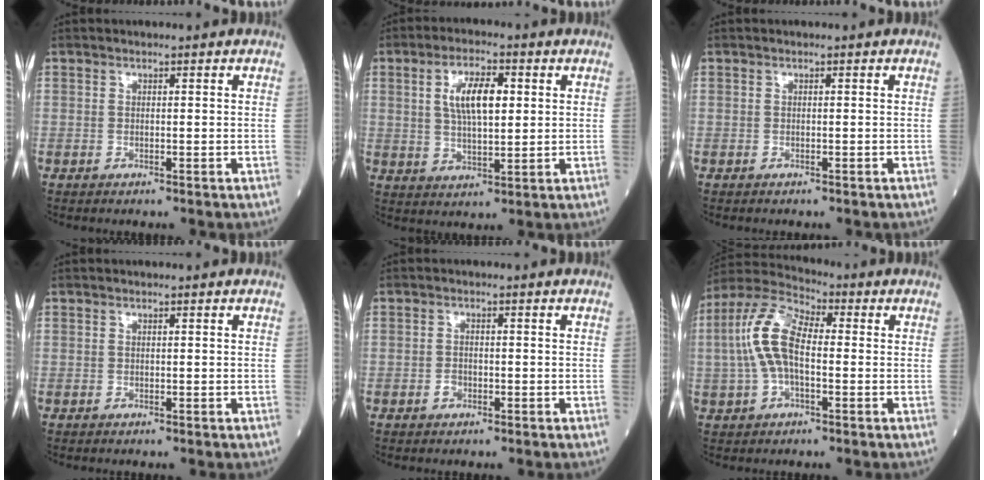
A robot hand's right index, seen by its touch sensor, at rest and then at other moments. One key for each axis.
{"total": 7.9, "fx": 1.9, "fy": 2.6, "fz": 7.1, "tx": -0.135, "ty": 0.009, "tz": 0.037}
{"total": 0.0}
{"total": 0.0}
{"total": 1.4, "fx": -0.7, "fy": 0.9, "fz": 0.7, "tx": -0.014, "ty": 0.003, "tz": -0.012}
{"total": 10.2, "fx": -0.1, "fy": 4.5, "fz": 9.2, "tx": -0.217, "ty": 0.029, "tz": -0.007}